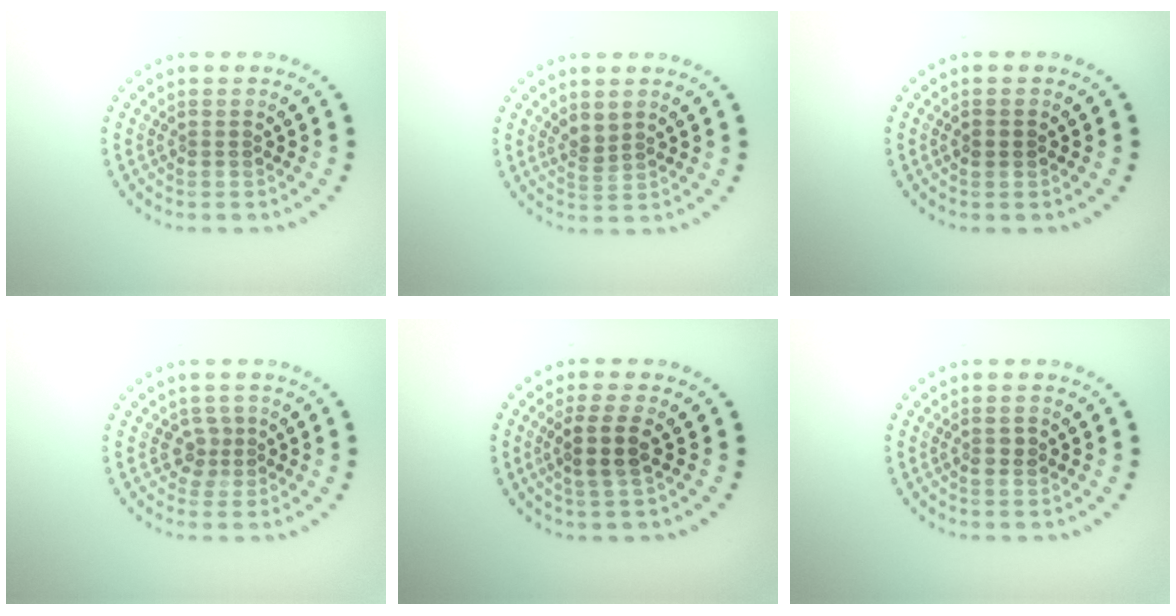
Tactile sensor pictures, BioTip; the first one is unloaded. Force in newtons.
{"total": 1.5, "press": 0.9, "slide": 1.1}
{"total": 1.1, "press": 1.1, "slide": 0.1}
{"total": 1.7, "press": 1.3, "slide": 1.2}
{"total": 2.9, "press": 2.5, "slide": 1.4}
{"total": 1.1, "press": 1.1, "slide": 0.1}